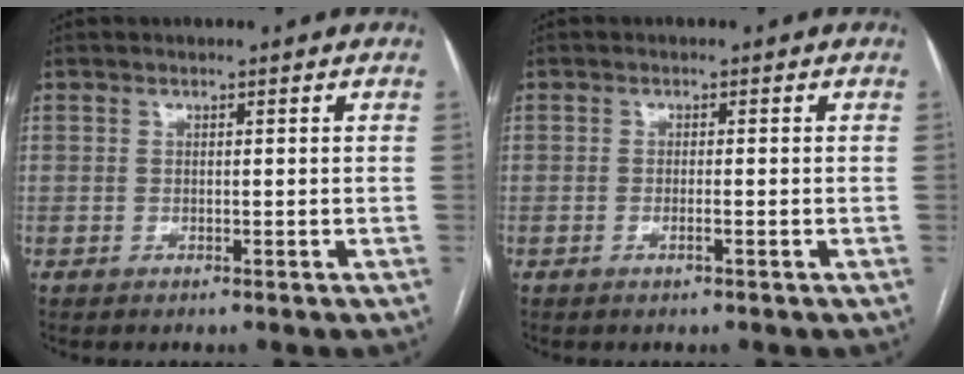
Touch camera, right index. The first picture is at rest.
{"total": 1.0, "force": [-0.5, 0.0, 0.9], "torque": [-0.019, 0.000, -0.008]}